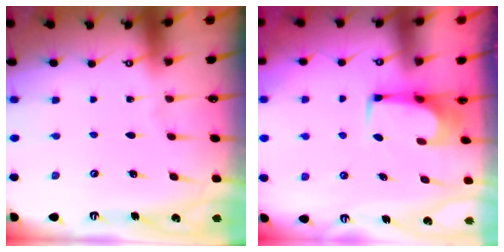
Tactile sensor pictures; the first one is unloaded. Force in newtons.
{"total": 1.6, "press": 1.5, "slide": 0.3}